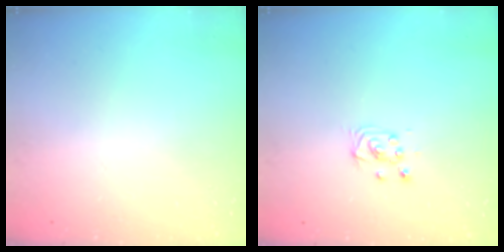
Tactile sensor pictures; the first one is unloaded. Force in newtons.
{"total": 4.6, "press": 4.6, "slide": 0.5}